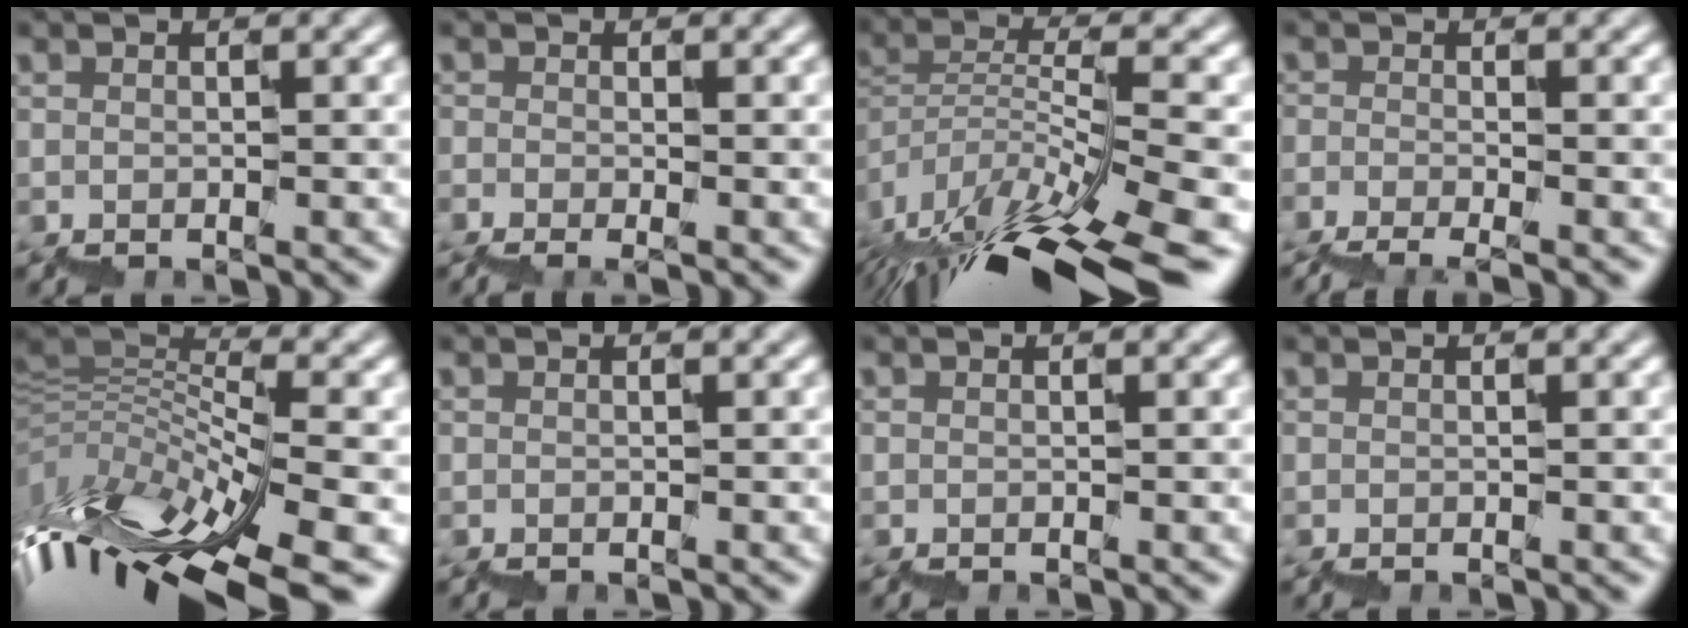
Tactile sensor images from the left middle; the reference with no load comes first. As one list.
[{"total": 0.9, "force": [-0.8, 0.2, 0.4], "torque": [-0.012, 0.002, -0.013]}, {"total": 11.9, "force": [-6.9, 3.2, 9.2], "torque": [-0.180, 0.021, -0.092]}, {"total": 1.7, "force": [-1.4, 0.5, 0.7], "torque": [-0.015, 0.003, -0.022]}, {"total": 13.5, "force": [-3.8, 5.7, 11.7], "torque": [-0.260, 0.010, -0.044]}, {"total": 0.0}, {"total": 0.0}, {"total": 0.0}]